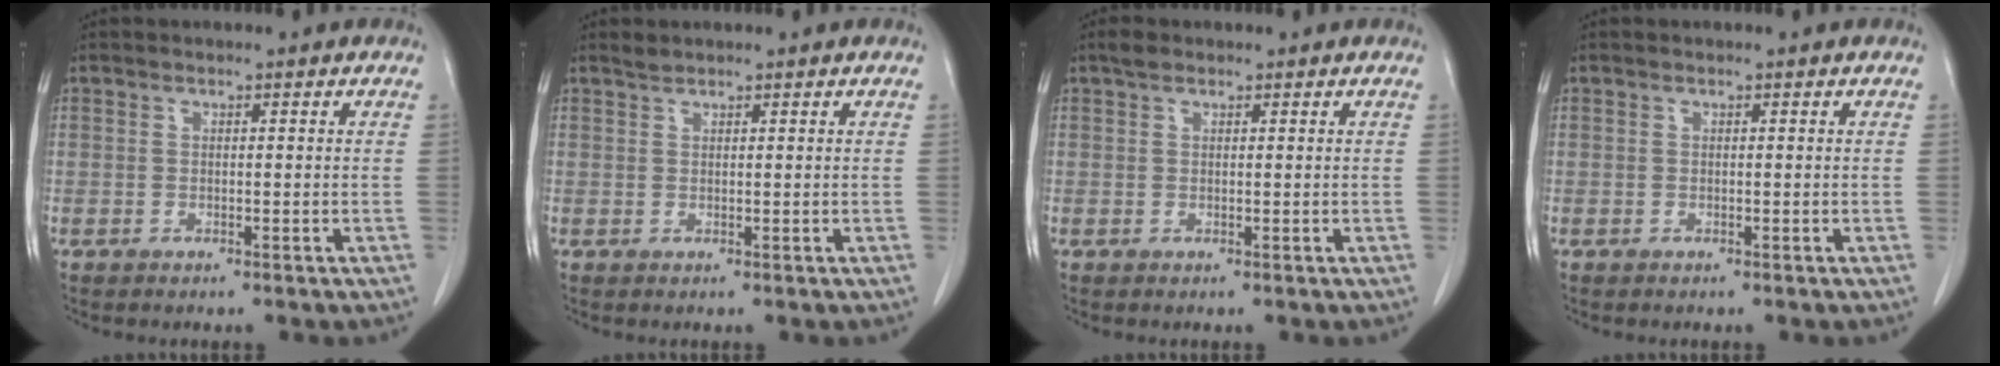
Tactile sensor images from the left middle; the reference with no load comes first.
{"total": 0.8, "force": [0.8, 0.0, 0.0], "torque": [-0.007, 0.002, 0.018]}
{"total": 1.2, "force": [0.9, 0.6, 0.5], "torque": [-0.014, 0.011, 0.016]}
{"total": 0.0}